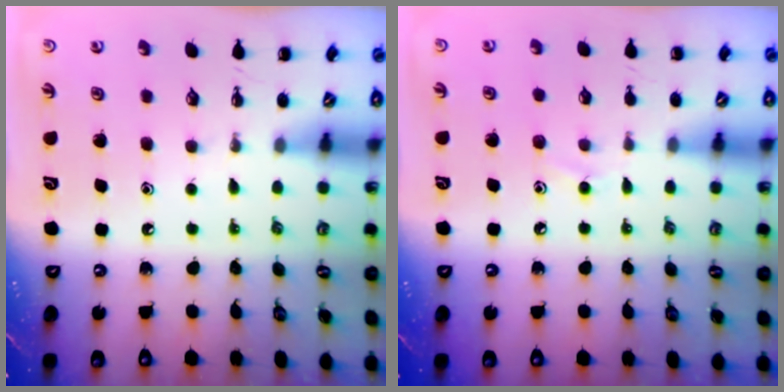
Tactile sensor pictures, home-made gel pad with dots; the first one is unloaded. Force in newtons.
{"total": 6.8, "press": 6.4, "slide": 2.3}